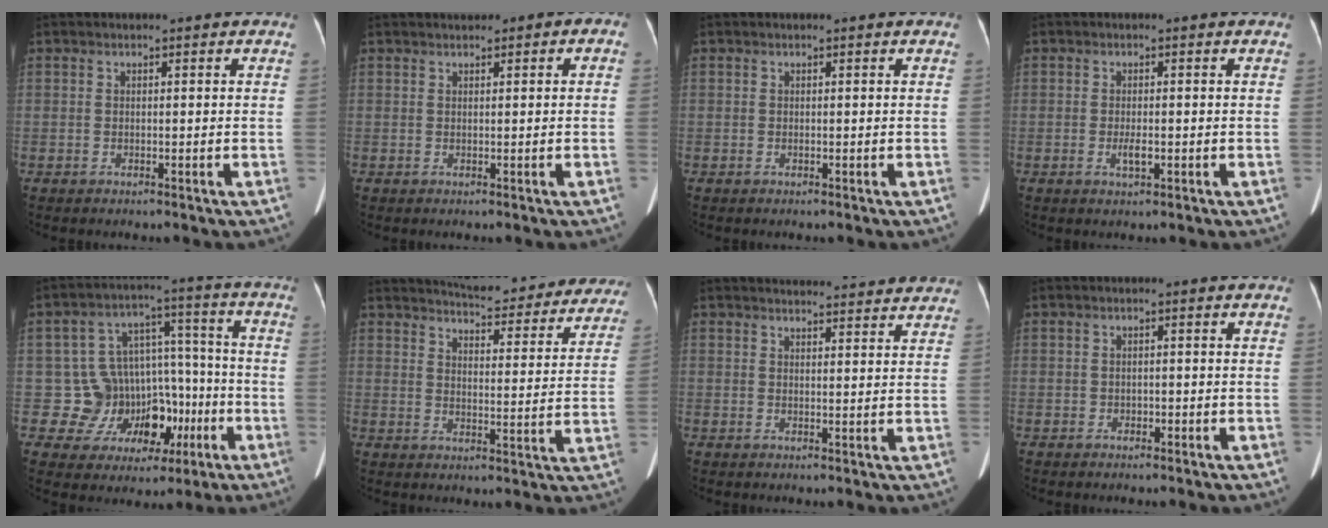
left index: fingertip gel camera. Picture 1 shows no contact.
{"total": 2.5, "force": [1.0, 1.2, 2.0], "torque": [-0.033, 0.021, 0.011]}
{"total": 0.0}
{"total": 1.8, "force": [-0.6, 0.6, 1.6], "torque": [-0.034, -0.002, -0.009]}
{"total": 11.4, "force": [-3.6, 10.0, 4.2], "torque": [-0.047, 0.062, -0.036]}
{"total": 23.9, "force": [22.0, 5.1, 8.0], "torque": [-0.107, -0.042, 0.260]}
{"total": 14.3, "force": [13.7, 2.0, 3.4], "torque": [-0.031, 0.015, 0.154]}
{"total": 0.8, "force": [-0.4, 0.6, 0.3], "torque": [-0.005, 0.002, -0.007]}